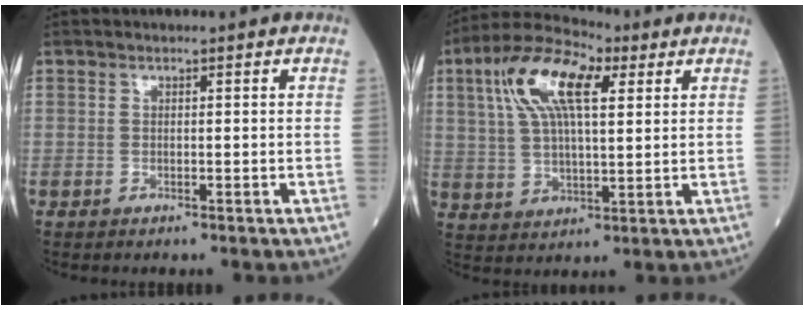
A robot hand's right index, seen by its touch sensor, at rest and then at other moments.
{"total": 13.2, "force": [5.1, 4.6, 11.3], "torque": [-0.231, 0.029, 0.092]}